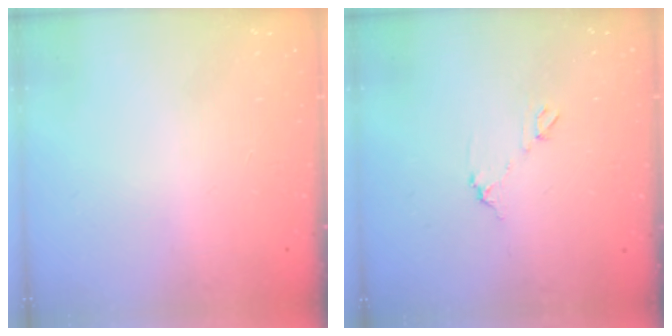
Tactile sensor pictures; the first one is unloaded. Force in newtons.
{"total": 5.5, "press": 5.5, "slide": 0.3}